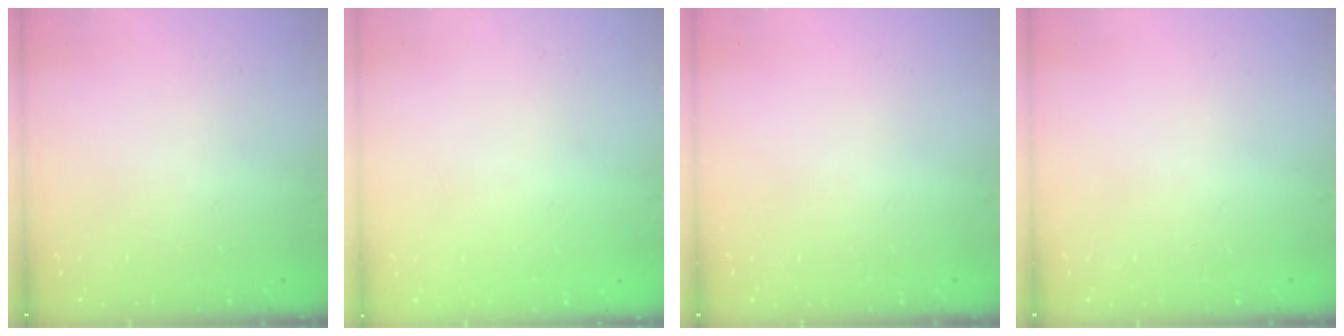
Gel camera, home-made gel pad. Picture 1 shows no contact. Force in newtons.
{"total": 0.0}
{"total": 0.0}
{"total": 0.0}